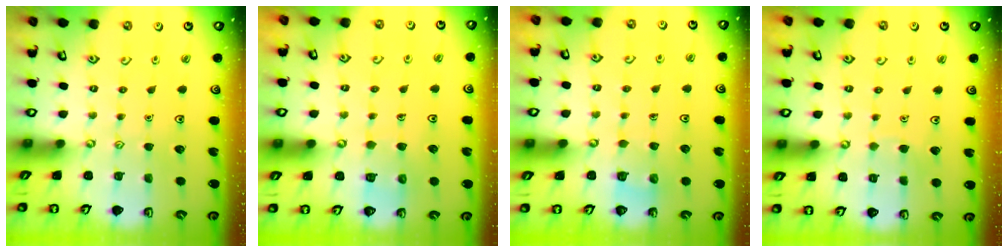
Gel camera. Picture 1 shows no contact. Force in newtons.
{"total": 6.1, "press": 6.1, "slide": 0.5}
{"total": 3.2, "press": 3.2, "slide": 0.2}
{"total": 2.7, "press": 2.7, "slide": 0.1}